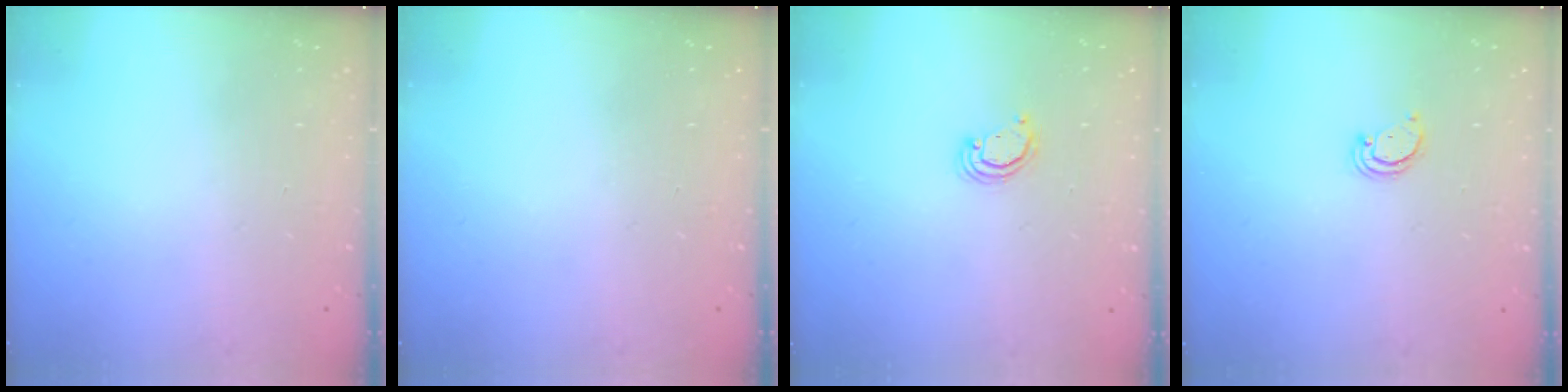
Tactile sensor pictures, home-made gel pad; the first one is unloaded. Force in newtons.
{"total": 0.0}
{"total": 2.0, "press": 2.0, "slide": 0.2}
{"total": 2.2, "press": 2.2, "slide": 0.1}